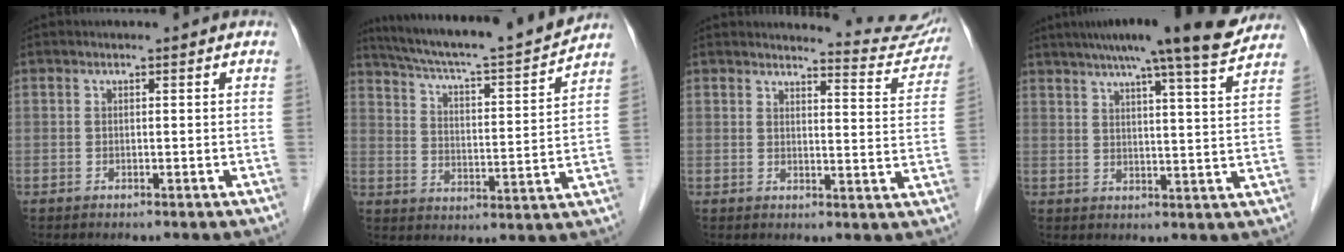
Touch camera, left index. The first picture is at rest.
{"total": 17.9, "force": [16.5, -0.4, 7.0], "torque": [-0.121, -0.014, 0.247]}
{"total": 9.2, "force": [9.2, 0.3, -0.2], "torque": [0.009, -0.054, 0.089]}
{"total": 16.1, "force": [13.6, 0.0, 8.6], "torque": [-0.134, 0.010, 0.176]}